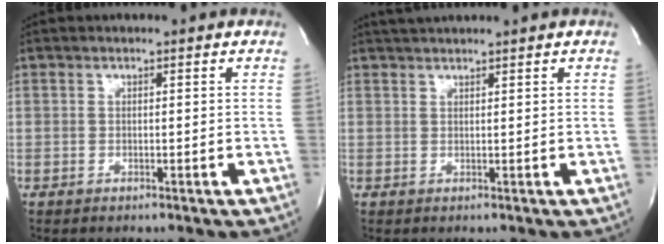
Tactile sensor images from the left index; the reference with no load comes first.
{"total": 3.4, "force": [3.2, -0.1, 1.1], "torque": [-0.015, 0.026, 0.055]}